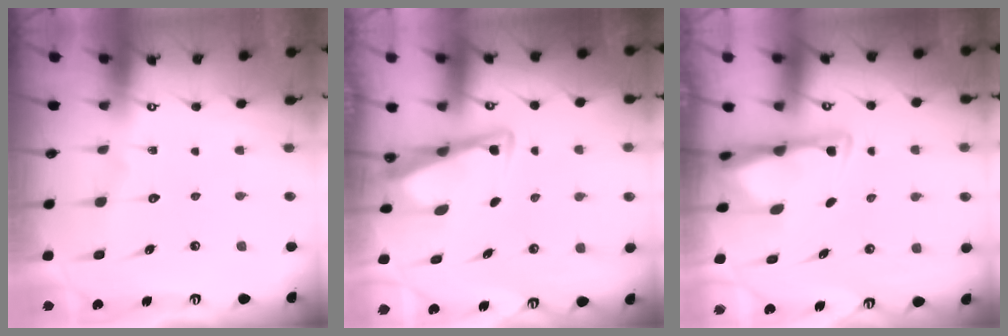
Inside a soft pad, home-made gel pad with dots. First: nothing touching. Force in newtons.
{"total": 3.3, "press": 3.3, "slide": 0.4}
{"total": 3.0, "press": 2.9, "slide": 0.6}